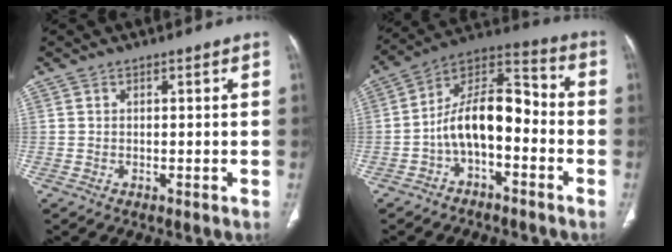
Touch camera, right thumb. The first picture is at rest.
{"total": 13.4, "force": [-3.3, 6.9, 10.9], "torque": [-0.171, 0.070, -0.066]}